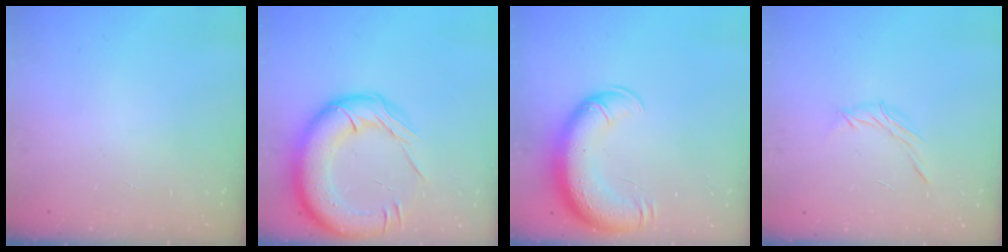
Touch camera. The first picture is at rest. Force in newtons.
{"total": 22.4, "press": 21.9, "slide": 5.0}
{"total": 15.5, "press": 15.1, "slide": 3.7}
{"total": 4.5, "press": 4.3, "slide": 1.1}